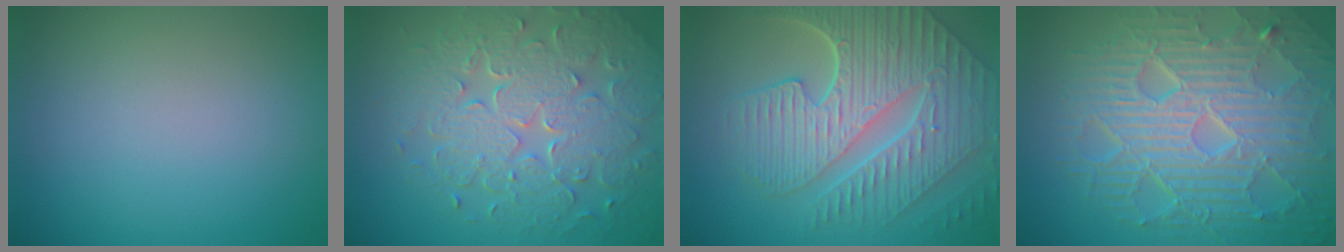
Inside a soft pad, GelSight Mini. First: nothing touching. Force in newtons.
{"total": 8.1, "press": 5.8, "slide": 5.7}
{"total": 10.2, "press": 6.9, "slide": 7.5}
{"total": 10.7, "press": 6.9, "slide": 8.2}